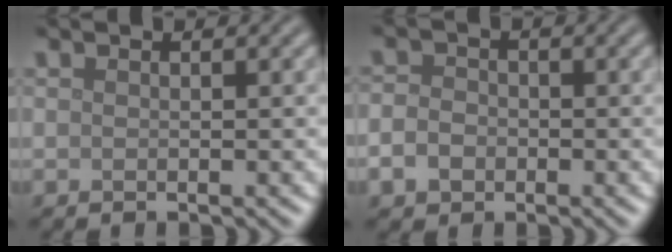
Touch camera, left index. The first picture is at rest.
{"total": 2.9, "force": [-0.9, 2.4, 1.4], "torque": [-0.016, -0.004, -0.021]}